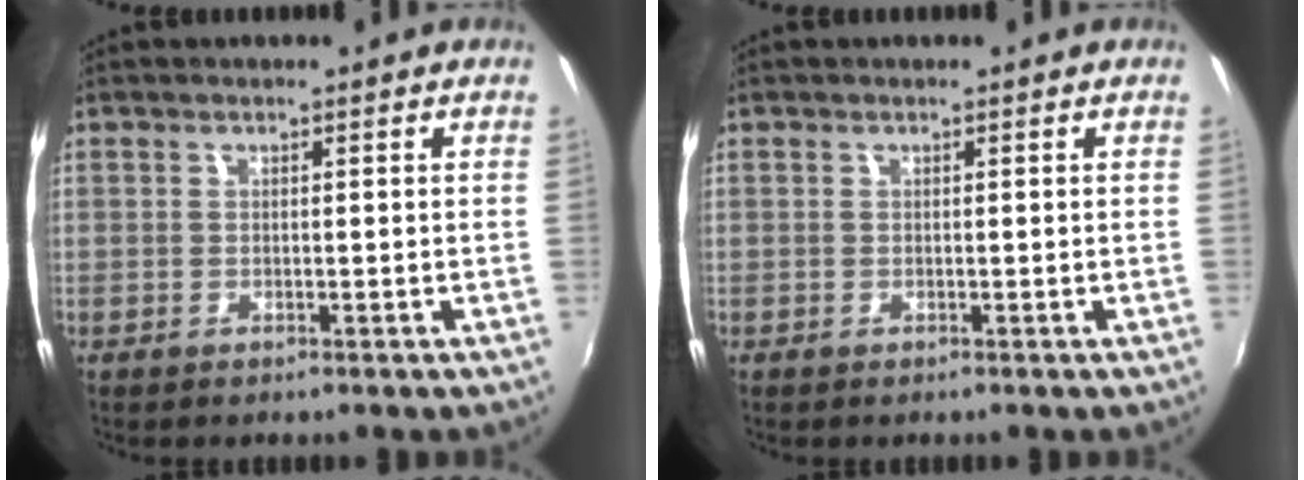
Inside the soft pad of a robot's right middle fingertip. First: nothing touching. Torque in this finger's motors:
{"motor_torque": [0.00, 0.00, 0.00, 0.00]}